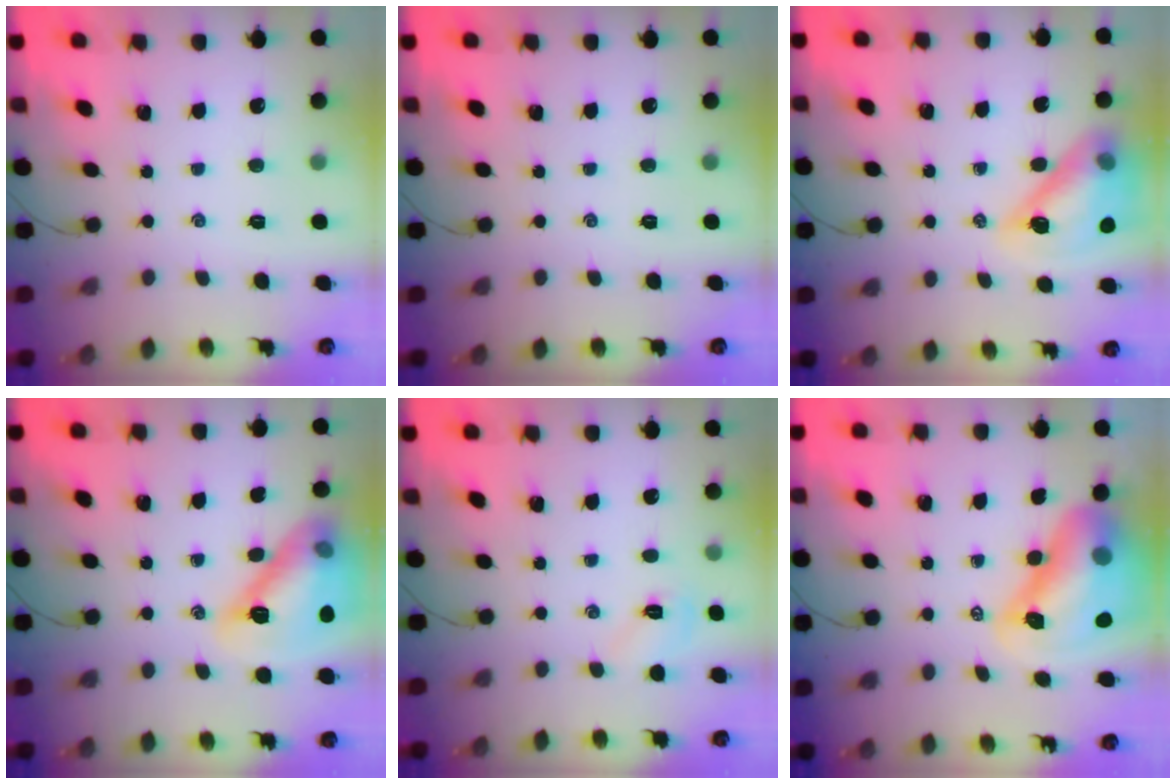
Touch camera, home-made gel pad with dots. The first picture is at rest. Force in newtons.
{"total": 0.0}
{"total": 15.5, "press": 14.8, "slide": 4.5}
{"total": 16.9, "press": 16.9, "slide": 0.5}
{"total": 5.4, "press": 5.3, "slide": 1.3}
{"total": 17.4, "press": 16.6, "slide": 5.1}